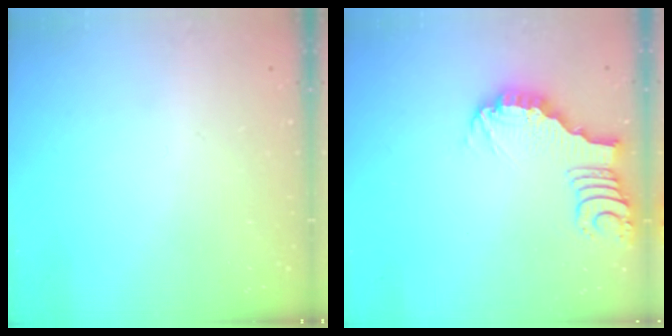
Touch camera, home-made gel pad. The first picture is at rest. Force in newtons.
{"total": 3.6, "press": 3.5, "slide": 0.4}